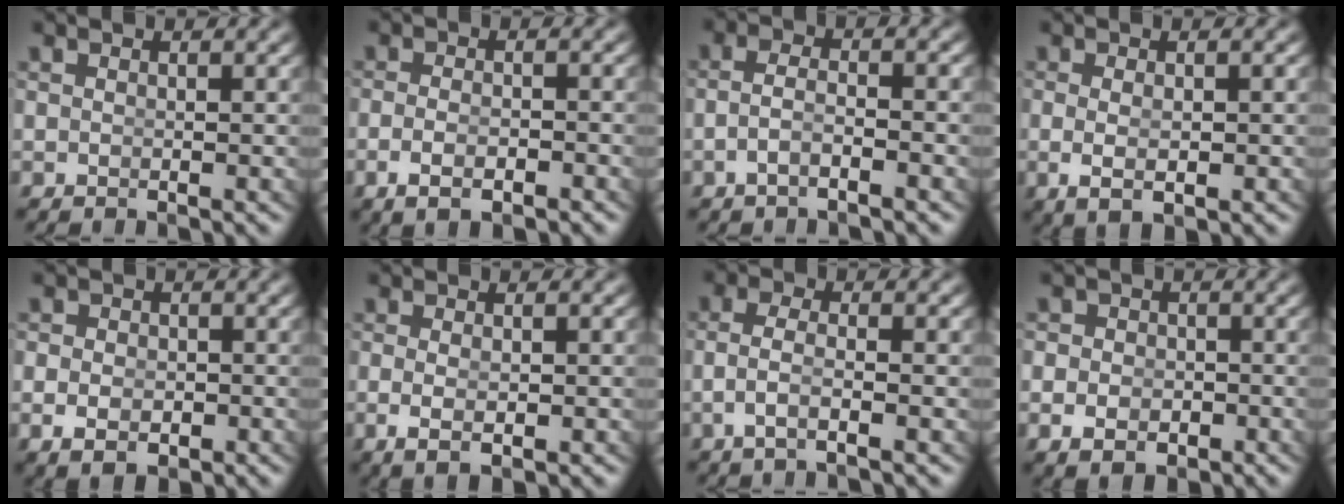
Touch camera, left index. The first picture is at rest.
{"total": 2.7, "force": [-2.0, 0.5, 1.8], "torque": [-0.040, -0.010, -0.025]}
{"total": 2.4, "force": [-1.6, 0.2, 1.8], "torque": [-0.042, -0.012, -0.021]}
{"total": 2.6, "force": [-0.6, 0.6, 2.5], "torque": [-0.055, -0.015, 0.006]}
{"total": 2.8, "force": [-1.2, 1.7, 1.7], "torque": [-0.031, -0.021, -0.007]}
{"total": 2.5, "force": [-0.9, 0.5, 2.3], "torque": [-0.053, -0.017, 0.001]}
{"total": 2.9, "force": [-1.1, 0.8, 2.6], "torque": [-0.064, -0.017, -0.011]}
{"total": 3.1, "force": [-1.4, 2.4, 1.4], "torque": [-0.023, -0.018, -0.016]}